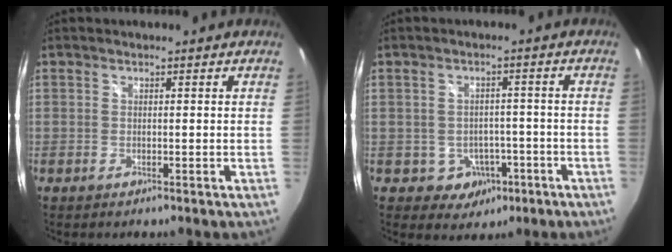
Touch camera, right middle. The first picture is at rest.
{"total": 5.9, "force": [-2.6, 5.0, 1.6], "torque": [-0.043, 0.014, -0.016]}